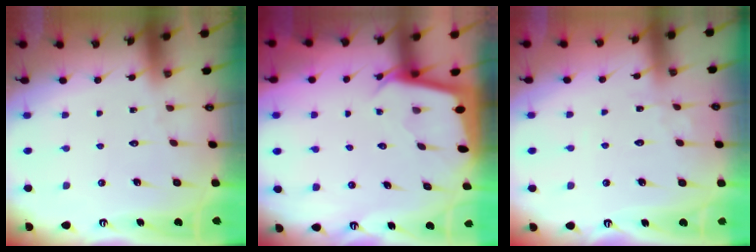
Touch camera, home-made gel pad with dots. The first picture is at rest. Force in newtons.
{"total": 2.1, "press": 2.1, "slide": 0.0}
{"total": 2.3, "press": 2.3, "slide": 0.3}